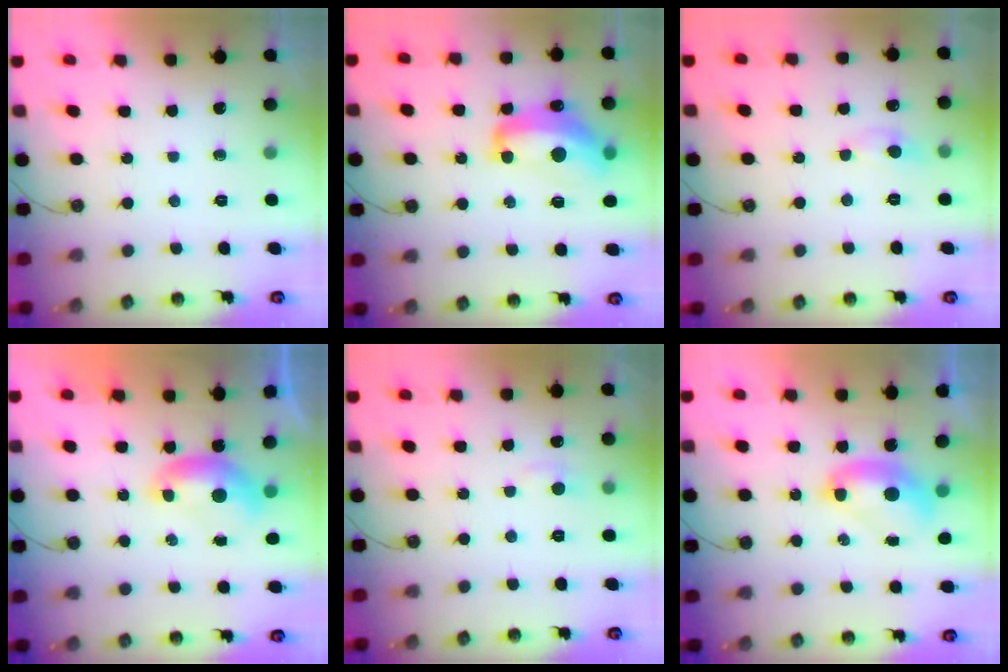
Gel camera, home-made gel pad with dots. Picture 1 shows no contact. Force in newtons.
{"total": 9.3, "press": 9.2, "slide": 1.0}
{"total": 0.6, "press": 0.2, "slide": 0.5}
{"total": 0.0}
{"total": 1.6, "press": 1.5, "slide": 0.6}
{"total": 2.7, "press": 2.7, "slide": 0.1}